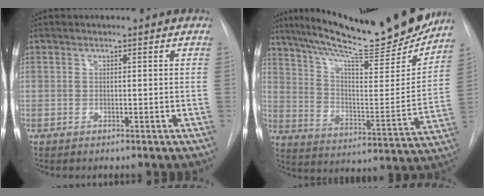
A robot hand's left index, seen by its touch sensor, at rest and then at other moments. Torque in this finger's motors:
{"motor_torque": [1.04, -1.10, 0.21, 0.02]}